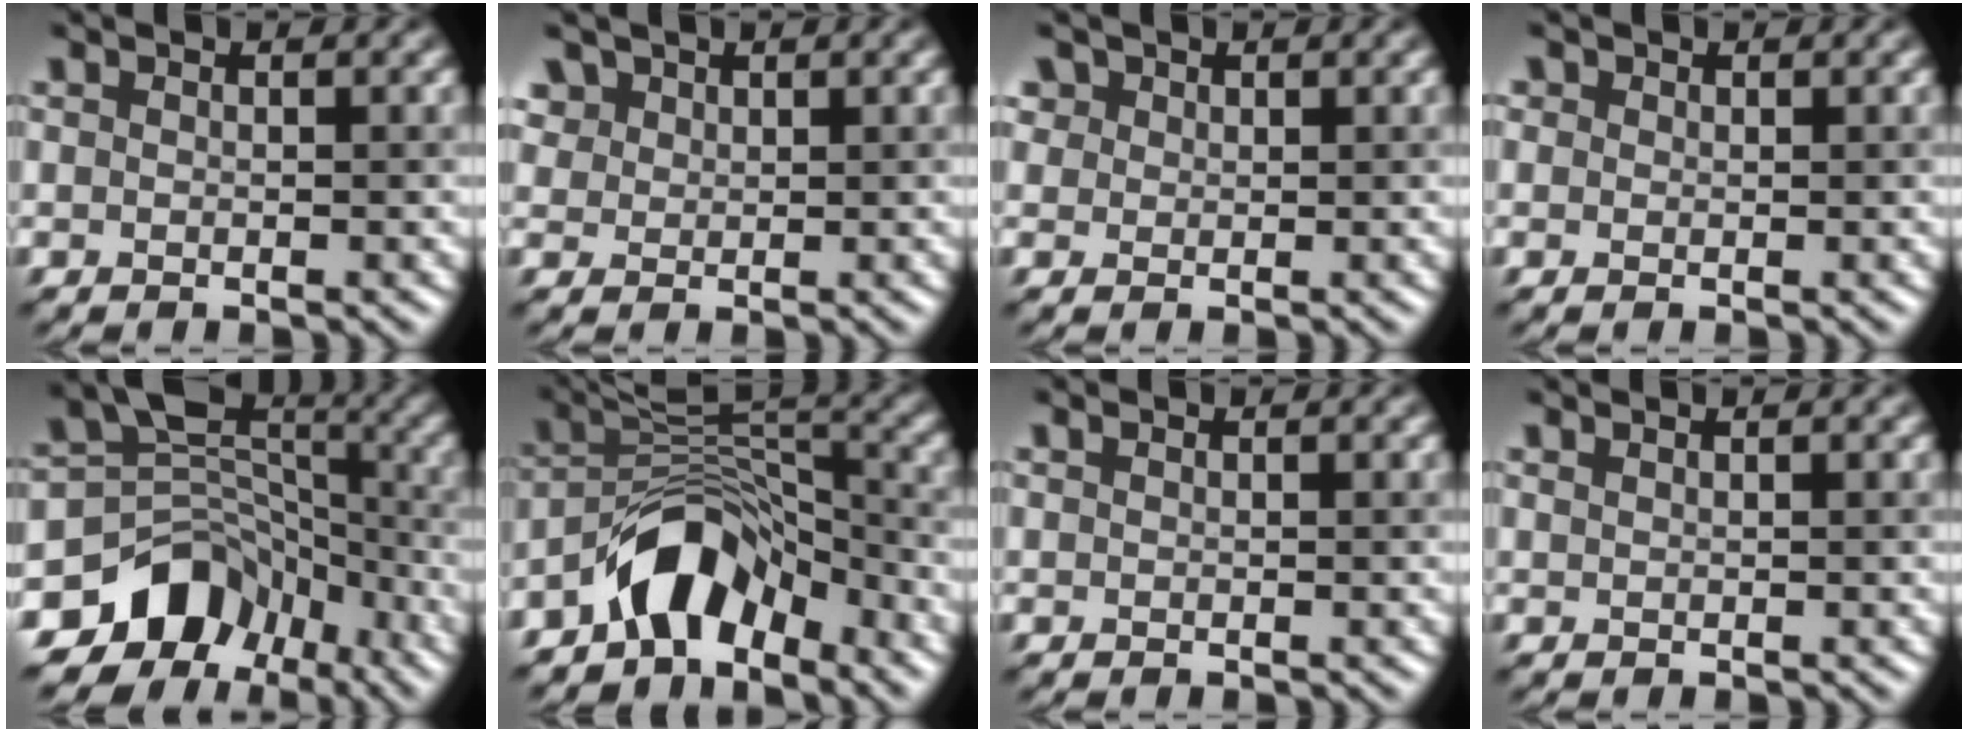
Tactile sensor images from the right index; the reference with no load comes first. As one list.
[{"total": 2.6, "force": [1.7, 1.8, 0.7], "torque": [-0.028, 0.000, 0.045]}, {"total": 1.7, "force": [1.0, 1.3, 0.4], "torque": [-0.011, -0.005, 0.026]}, {"total": 0.6, "force": [0.3, 0.5, 0.0], "torque": [0.005, 0.001, 0.005]}, {"total": 9.7, "force": [-5.0, 7.2, 4.0], "torque": [-0.060, 0.003, -0.089]}, {"total": 6.5, "force": [-4.6, 3.0, 3.6], "torque": [-0.043, 0.009, -0.091]}, {"total": 0.0}, {"total": 1.3, "force": [0.8, 0.6, 0.8], "torque": [-0.009, -0.001, 0.006]}]